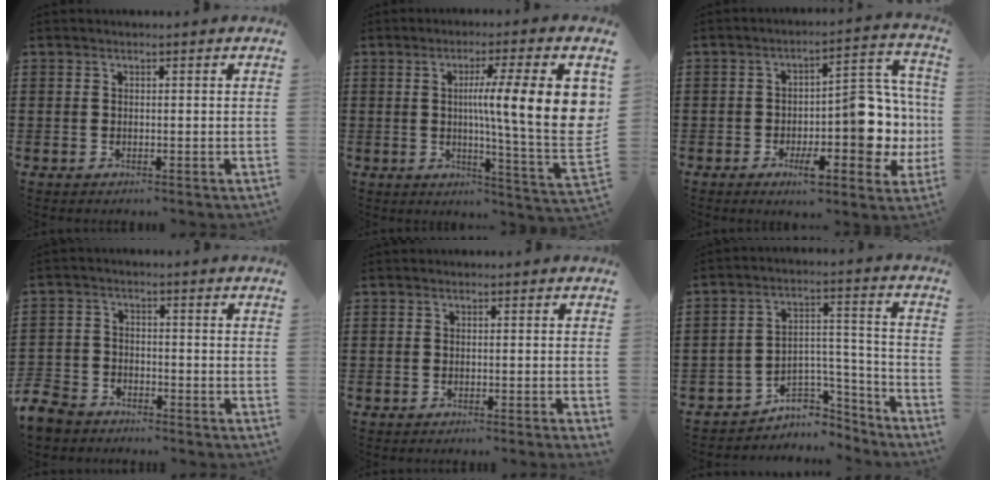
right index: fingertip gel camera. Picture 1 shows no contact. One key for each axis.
{"total": 13.8, "fx": 2.8, "fy": 1.5, "fz": 13.4, "tx": -0.212, "ty": -0.015, "tz": 0.040}
{"total": 13.3, "fx": -2.5, "fy": 5.3, "fz": 11.9, "tx": -0.160, "ty": -0.007, "tz": -0.039}
{"total": 4.6, "fx": -4.3, "fy": 1.6, "fz": 0.7, "tx": -0.044, "ty": -0.006, "tz": -0.095}
{"total": 0.6, "fx": -0.6, "fy": -0.1, "fz": 0.2, "tx": -0.005, "ty": -0.002, "tz": -0.011}
{"total": 5.5, "fx": -4.3, "fy": 3.3, "fz": 1.2, "tx": -0.025, "ty": 0.015, "tz": -0.083}